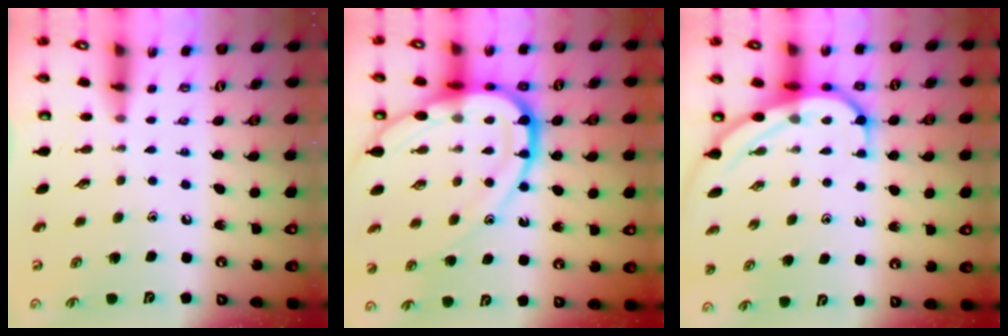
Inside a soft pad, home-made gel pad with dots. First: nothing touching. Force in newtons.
{"total": 20.5, "press": 20.4, "slide": 2.2}
{"total": 8.4, "press": 8.3, "slide": 0.7}